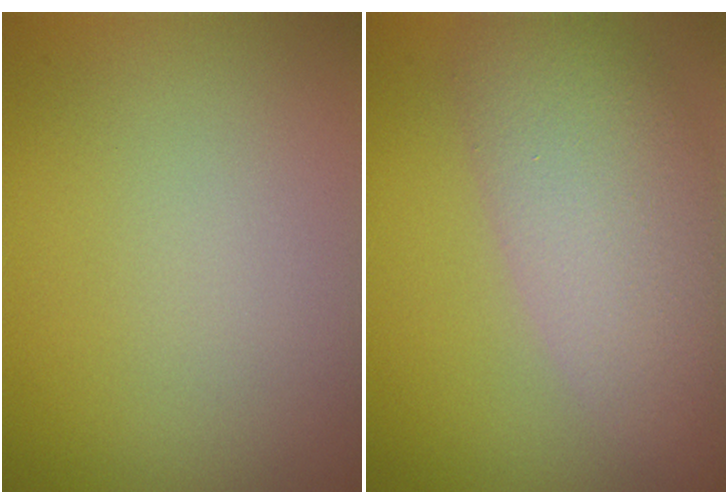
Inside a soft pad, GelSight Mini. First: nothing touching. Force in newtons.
{"total": 7.7, "press": 7.7, "slide": 0.5}